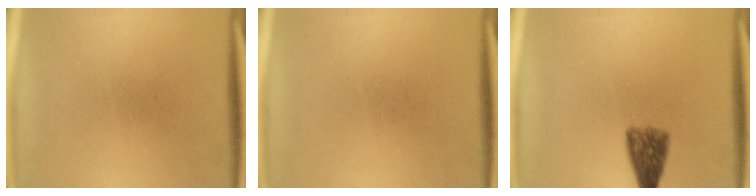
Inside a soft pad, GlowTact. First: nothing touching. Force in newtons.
{"total": 0.0}
{"total": 5.1}